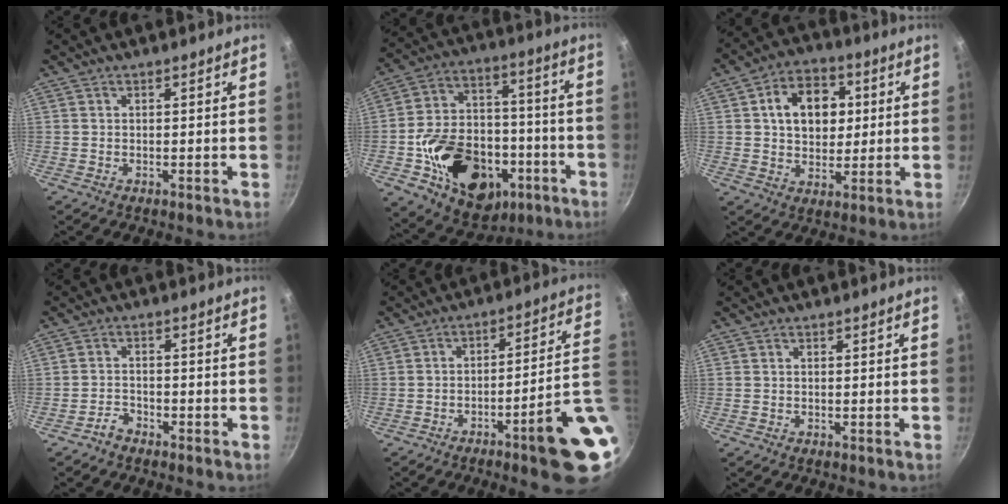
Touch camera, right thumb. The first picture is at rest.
{"total": 25.1, "force": [-8.4, 17.8, 15.7], "torque": [-0.226, 0.062, -0.113]}
{"total": 12.5, "force": [2.6, 9.3, 7.9], "torque": [-0.083, 0.006, 0.035]}
{"total": 2.6, "force": [-2.2, 1.2, 0.7], "torque": [-0.011, 0.025, -0.039]}
{"total": 15.7, "force": [-3.9, 2.4, 15.0], "torque": [-0.181, 0.029, -0.049]}
{"total": 0.0}